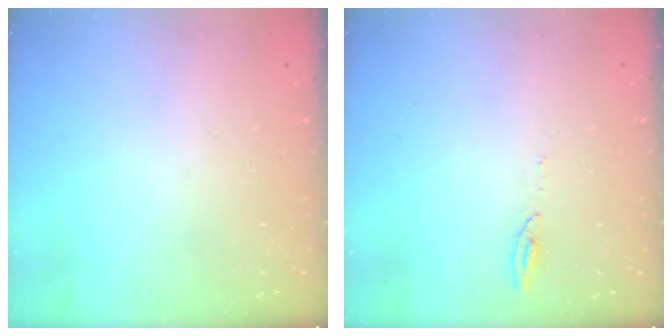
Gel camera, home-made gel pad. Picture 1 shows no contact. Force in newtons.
{"total": 4.1, "press": 4.0, "slide": 0.5}